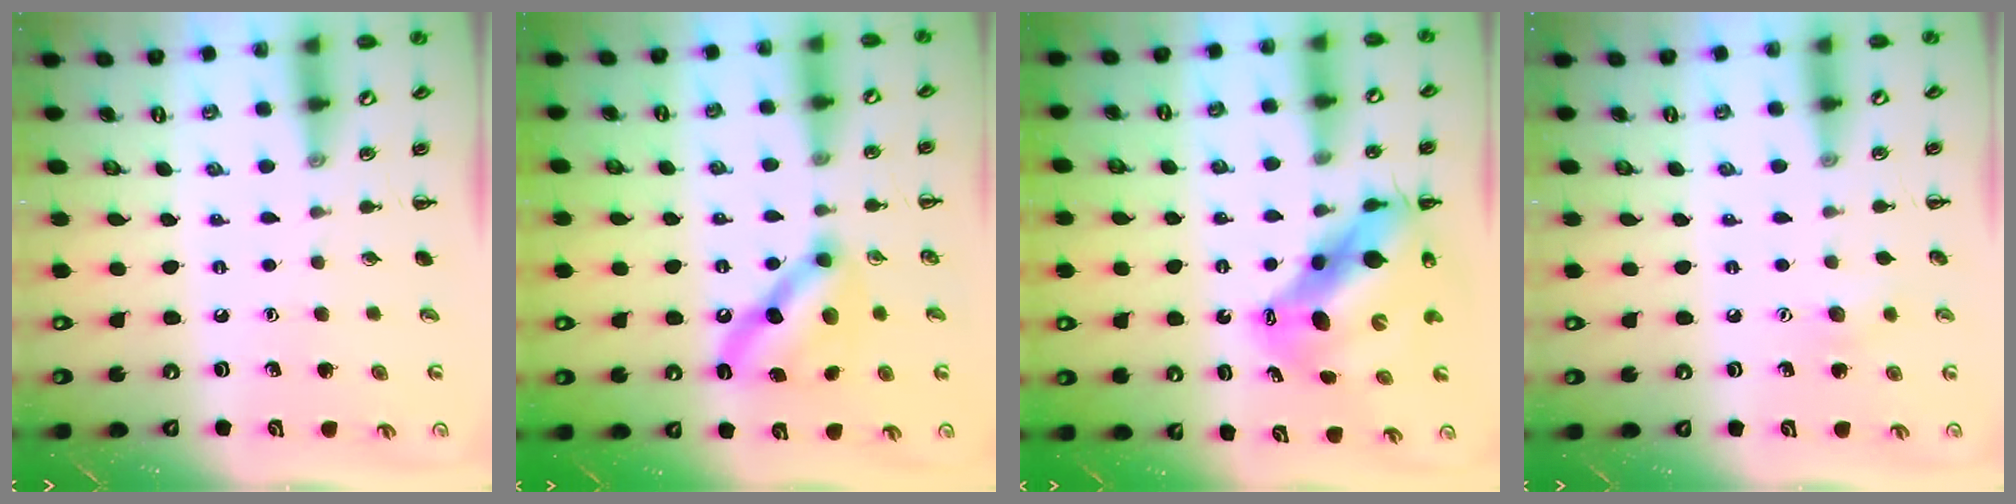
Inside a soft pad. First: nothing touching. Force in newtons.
{"total": 11.7, "press": 11.7, "slide": 1.2}
{"total": 12.6, "press": 12.2, "slide": 3.0}
{"total": 6.3, "press": 6.1, "slide": 1.4}